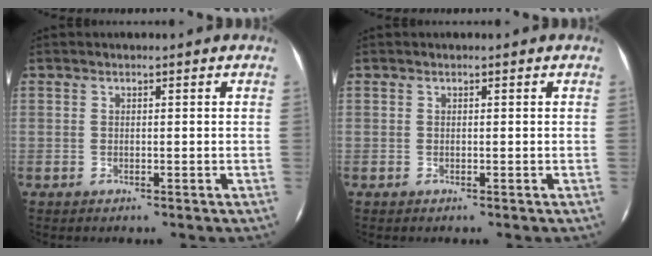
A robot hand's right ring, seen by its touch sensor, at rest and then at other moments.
{"total": 0.0}